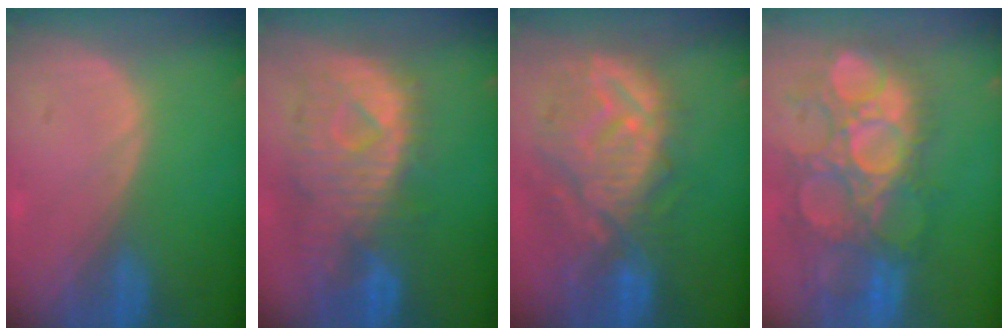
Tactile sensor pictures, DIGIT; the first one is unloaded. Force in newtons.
{"total": 11.2, "press": 9.7, "slide": 5.6}
{"total": 12.1, "press": 11.0, "slide": 5.2}
{"total": 12.9, "press": 12.0, "slide": 4.8}